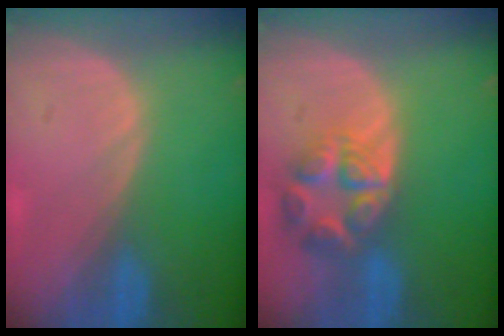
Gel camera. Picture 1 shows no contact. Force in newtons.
{"total": 7.7, "press": 6.8, "slide": 3.6}